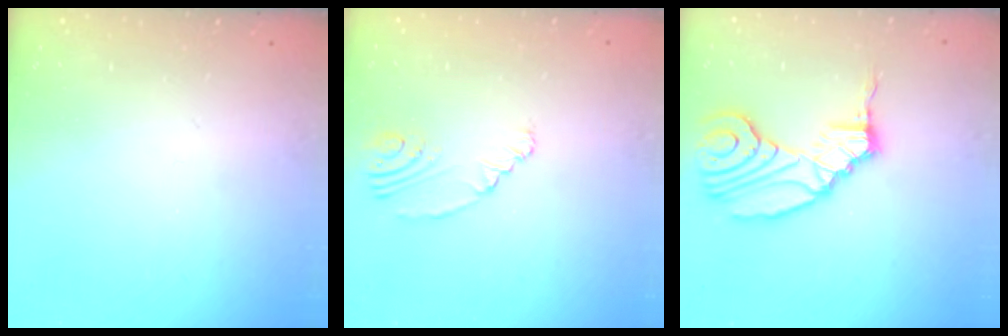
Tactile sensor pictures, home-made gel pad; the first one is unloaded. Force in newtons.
{"total": 5.6, "press": 2.5, "slide": 5.0}
{"total": 14.4, "press": 13.6, "slide": 4.6}